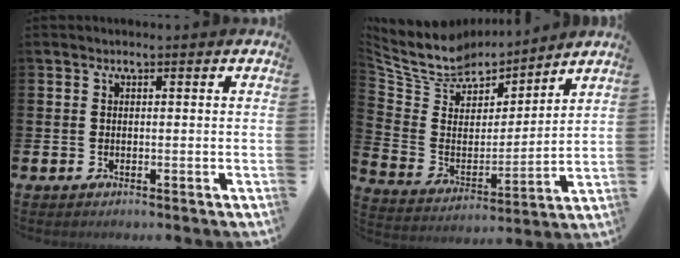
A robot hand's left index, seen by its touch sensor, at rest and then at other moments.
{"total": 8.5, "force": [7.9, 3.0, 0.6], "torque": [-0.069, -0.062, 0.139]}